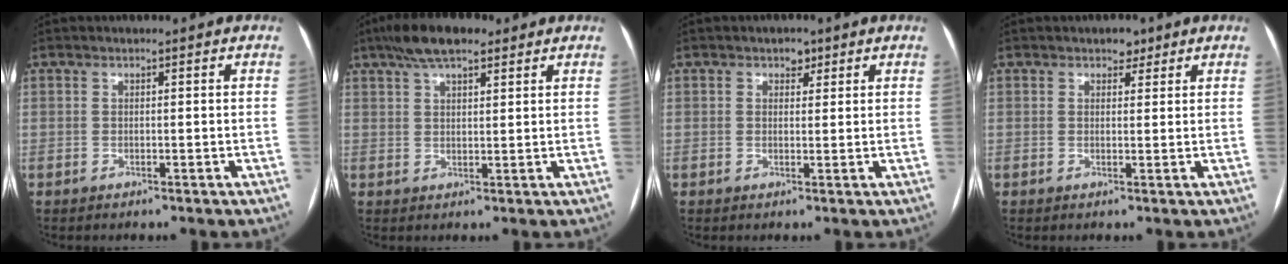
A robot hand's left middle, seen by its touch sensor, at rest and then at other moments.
{"total": 7.9, "force": [5.5, 2.5, 5.1], "torque": [-0.096, 0.025, 0.092]}
{"total": 1.8, "force": [1.1, 1.2, 0.8], "torque": [-0.008, 0.002, 0.013]}
{"total": 2.0, "force": [1.4, 1.3, 0.8], "torque": [-0.007, 0.002, 0.017]}